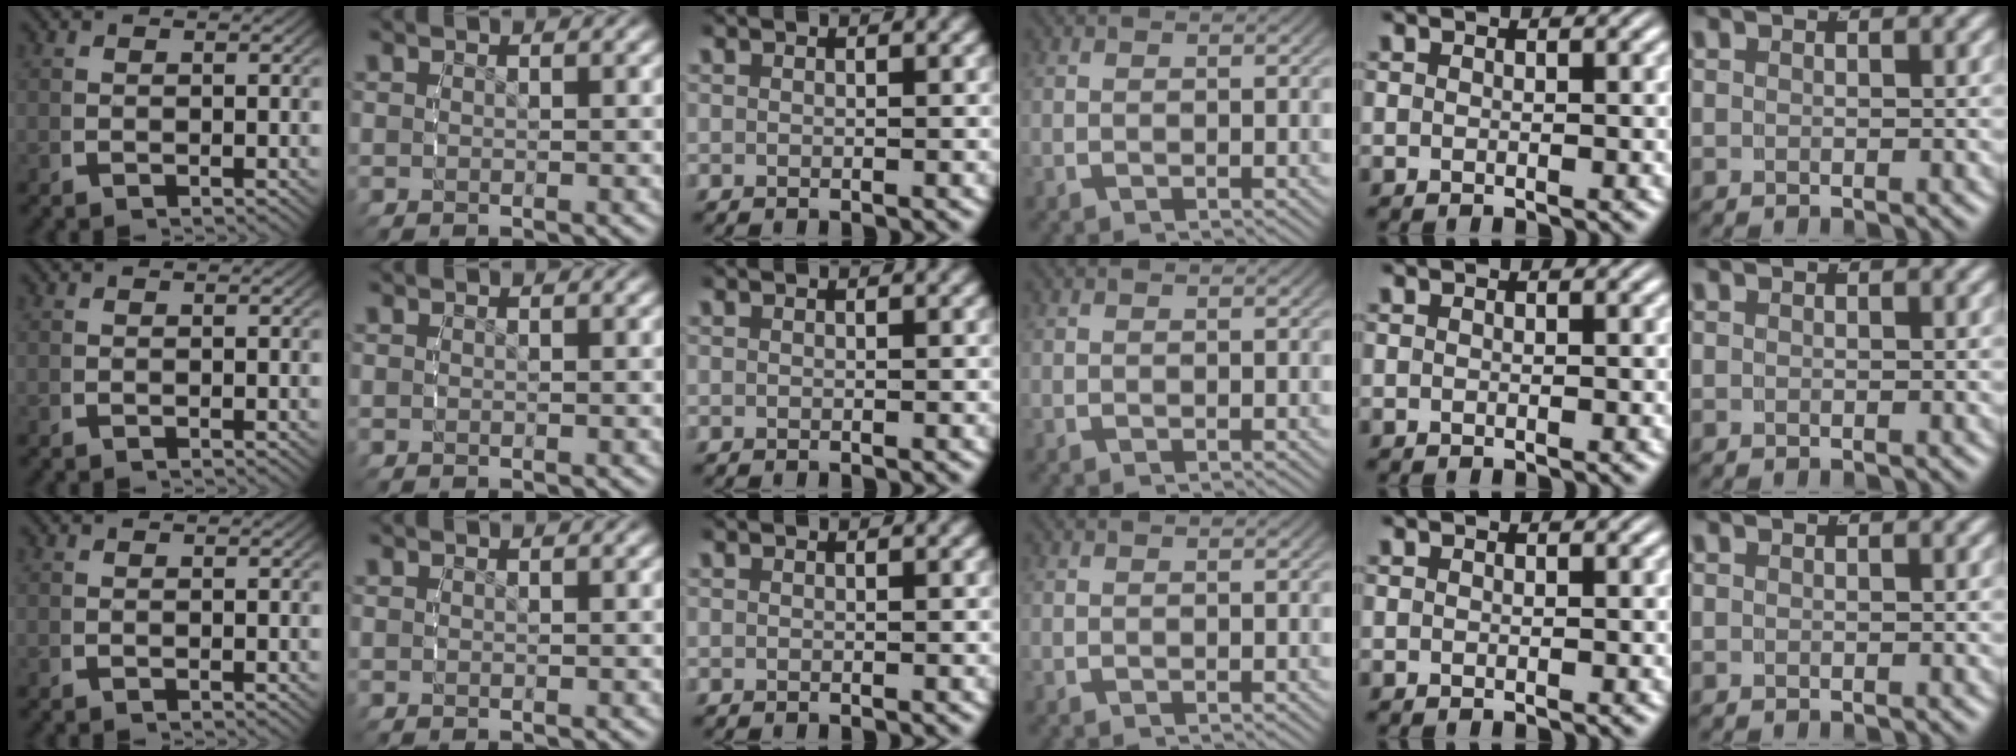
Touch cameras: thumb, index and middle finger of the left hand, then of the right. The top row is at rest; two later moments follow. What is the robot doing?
{"motion": "reach", "object": "glasses case"}